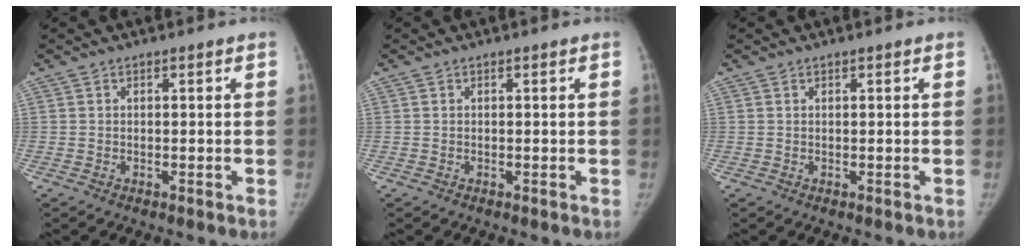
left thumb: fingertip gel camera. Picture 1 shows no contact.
{"total": 0.0}
{"total": 0.0}